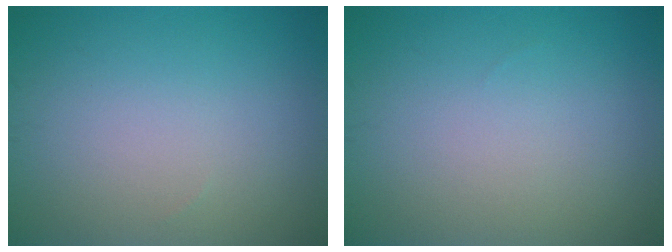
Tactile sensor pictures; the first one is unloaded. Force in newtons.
{"total": 0.0}